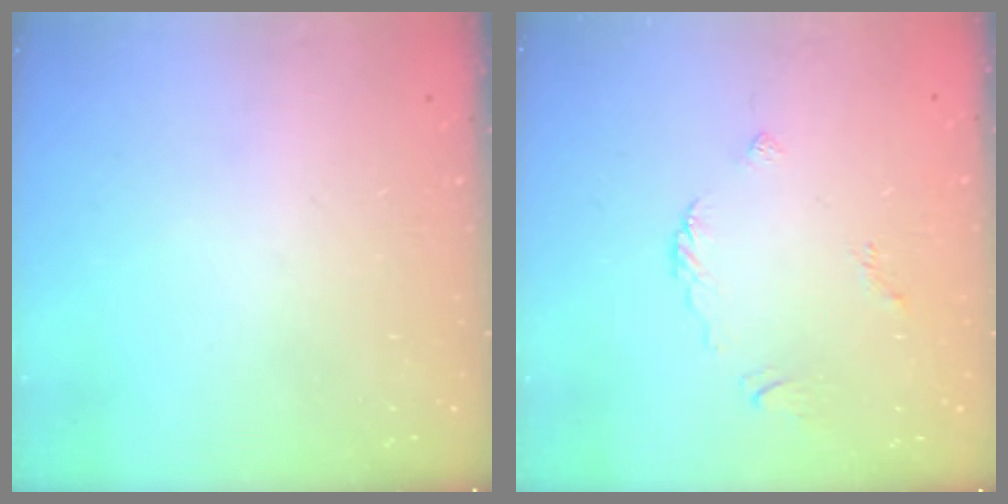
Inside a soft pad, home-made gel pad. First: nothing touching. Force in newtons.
{"total": 2.2, "press": 2.1, "slide": 0.7}